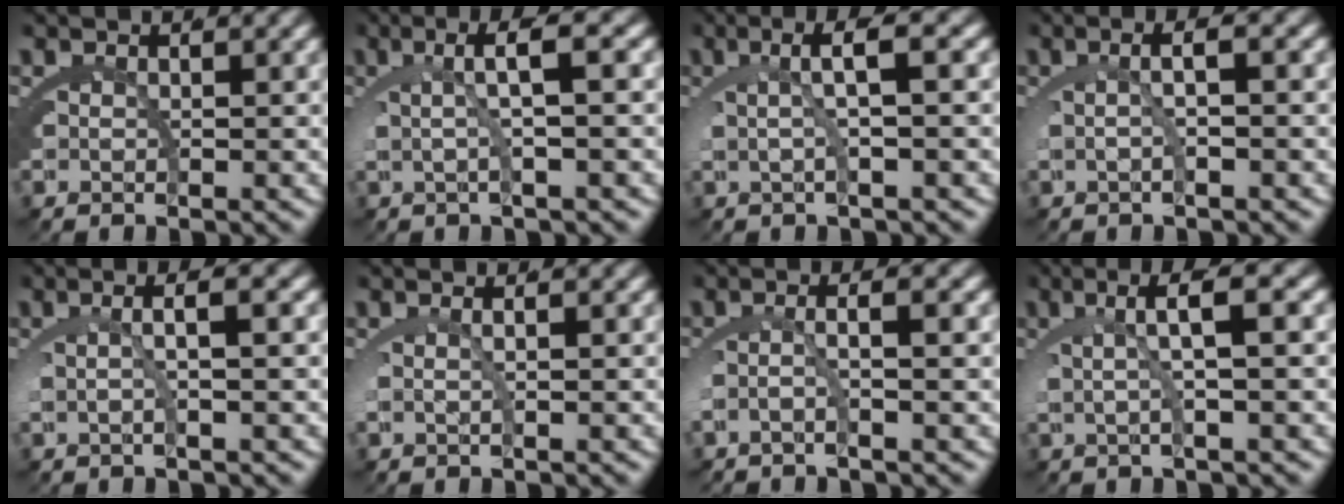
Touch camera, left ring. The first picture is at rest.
{"total": 4.4, "force": [1.4, 0.4, 4.1], "torque": [-0.065, 0.020, 0.016]}
{"total": 4.2, "force": [1.4, 0.5, 4.0], "torque": [-0.061, 0.020, 0.015]}
{"total": 2.5, "force": [0.1, 0.1, 2.5], "torque": [-0.035, 0.010, -0.002]}
{"total": 2.8, "force": [0.1, -0.2, 2.8], "torque": [-0.049, 0.009, 0.002]}
{"total": 1.3, "force": [0.0, -0.1, 1.3], "torque": [-0.034, -0.001, 0.003]}
{"total": 2.5, "force": [-0.7, -0.3, 2.4], "torque": [-0.050, -0.003, -0.010]}
{"total": 4.8, "force": [1.8, 0.5, 4.4], "torque": [-0.070, 0.022, 0.022]}